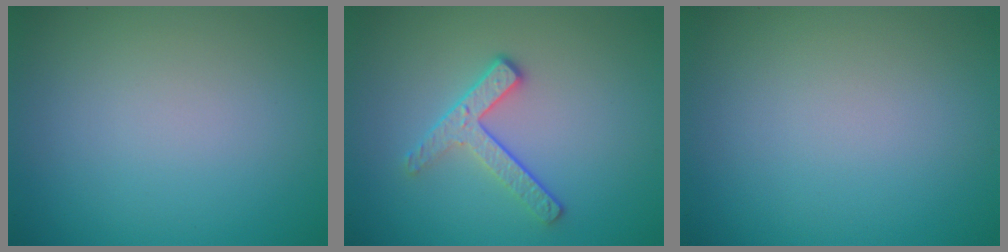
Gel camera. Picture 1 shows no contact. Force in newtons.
{"total": 2.9, "press": 2.4, "slide": 1.6}
{"total": 0.0}